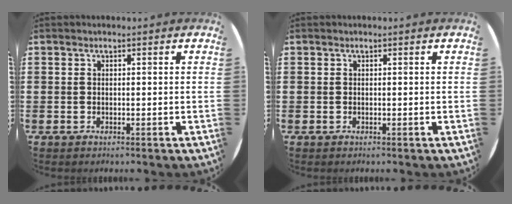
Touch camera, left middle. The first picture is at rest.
{"total": 0.0}